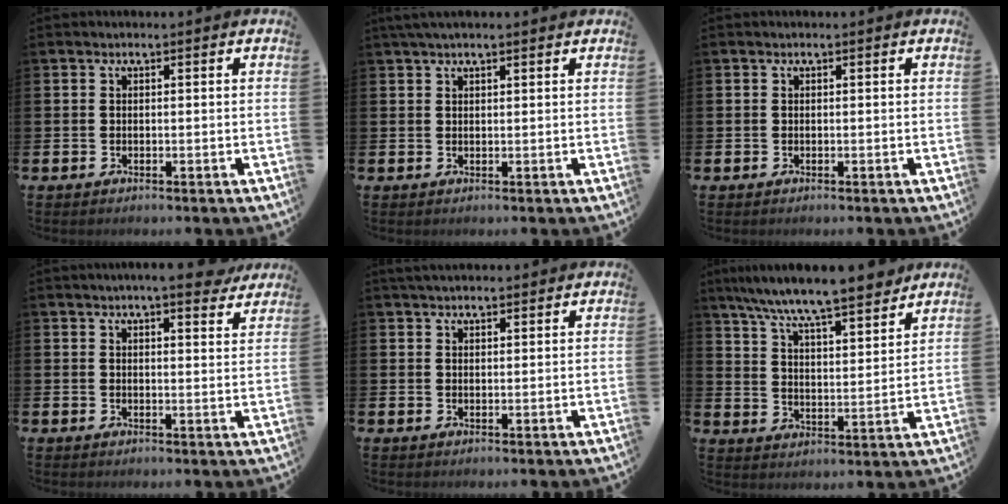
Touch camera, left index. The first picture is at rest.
{"total": 1.8, "force": [1.5, 0.3, 1.0], "torque": [-0.016, 0.003, 0.026]}
{"total": 0.0}
{"total": 5.5, "force": [5.0, 0.4, 2.2], "torque": [-0.032, -0.023, 0.086]}
{"total": 2.5, "force": [2.3, 0.6, 0.6], "torque": [-0.003, -0.008, 0.040]}
{"total": 9.2, "force": [8.6, 0.5, 3.3], "torque": [-0.088, -0.060, 0.149]}